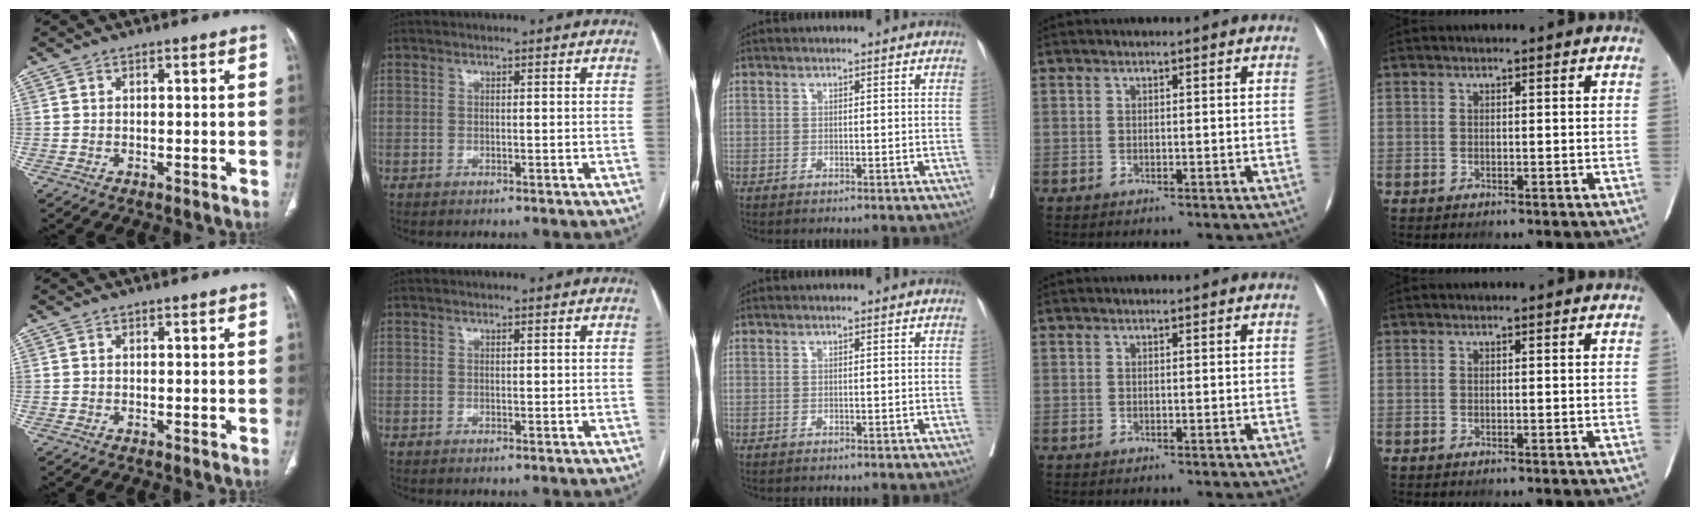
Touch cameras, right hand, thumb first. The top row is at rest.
{}